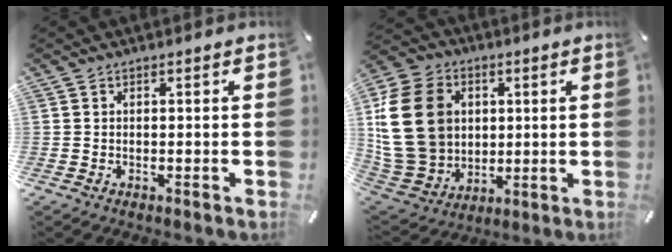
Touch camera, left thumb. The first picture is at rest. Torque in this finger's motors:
{"motor_torque": [1.77, 3.23, 1.57, -1.20, 0.81]}